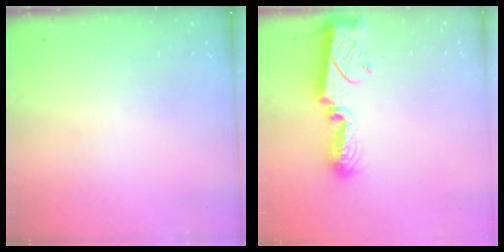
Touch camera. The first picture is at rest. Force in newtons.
{"total": 11.4, "press": 11.4, "slide": 0.8}